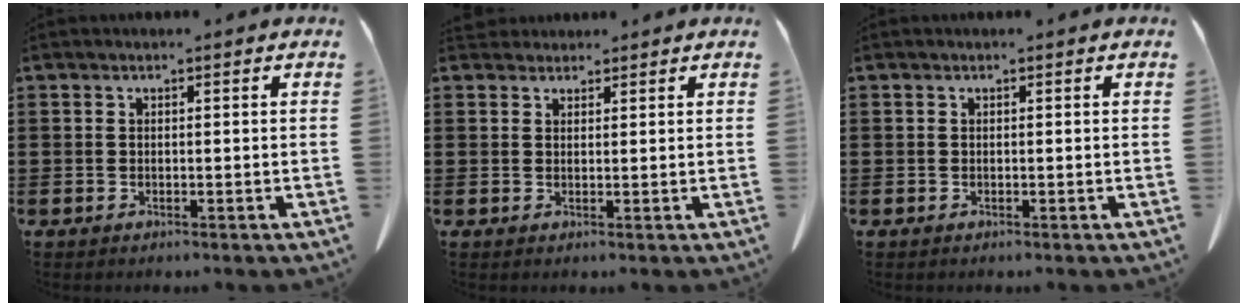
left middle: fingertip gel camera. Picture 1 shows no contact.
{"total": 1.8, "force": [1.7, 0.7, 0.2], "torque": [-0.009, 0.003, 0.035]}
{"total": 0.0}